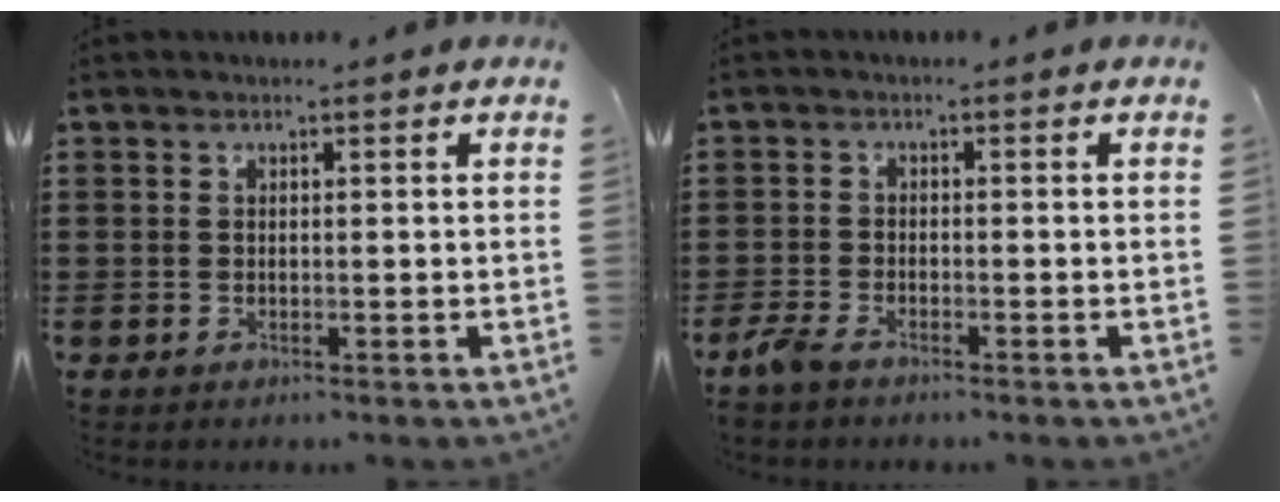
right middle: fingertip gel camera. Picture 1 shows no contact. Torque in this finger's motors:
{"motor_torque": [2.14, 0.00, 0.04, 0.06]}